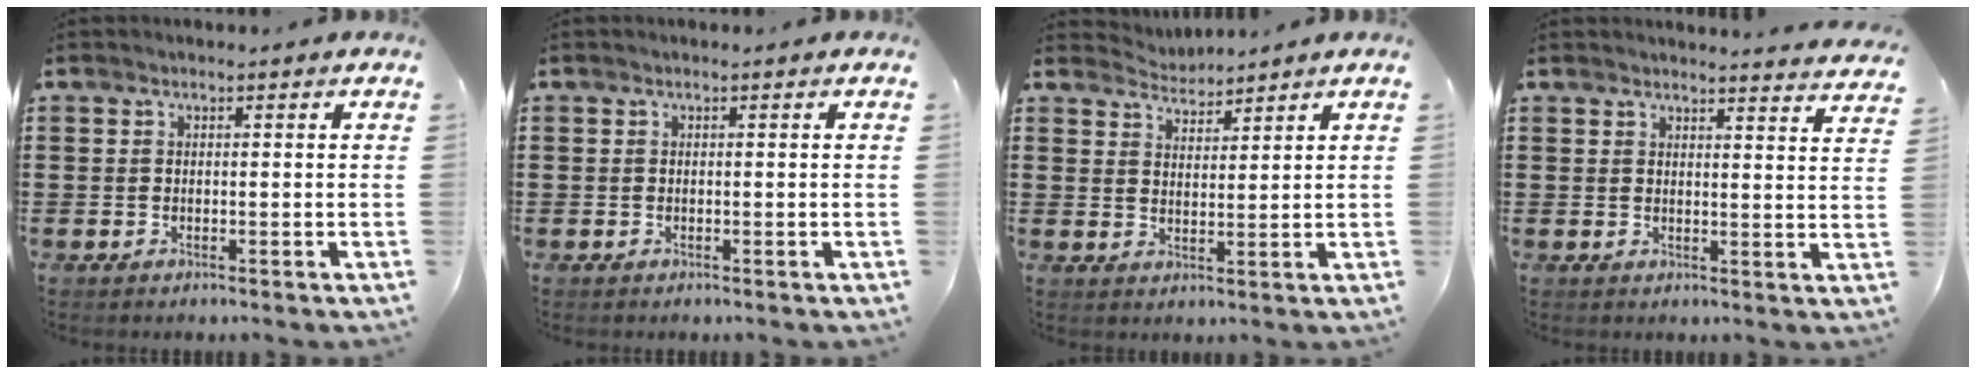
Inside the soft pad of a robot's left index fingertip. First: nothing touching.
{"total": 0.0}
{"total": 3.0, "force": [3.0, 0.0, -0.5], "torque": [0.001, -0.011, 0.055]}
{"total": 3.1, "force": [3.0, -0.5, 0.3], "torque": [-0.010, -0.019, 0.054]}